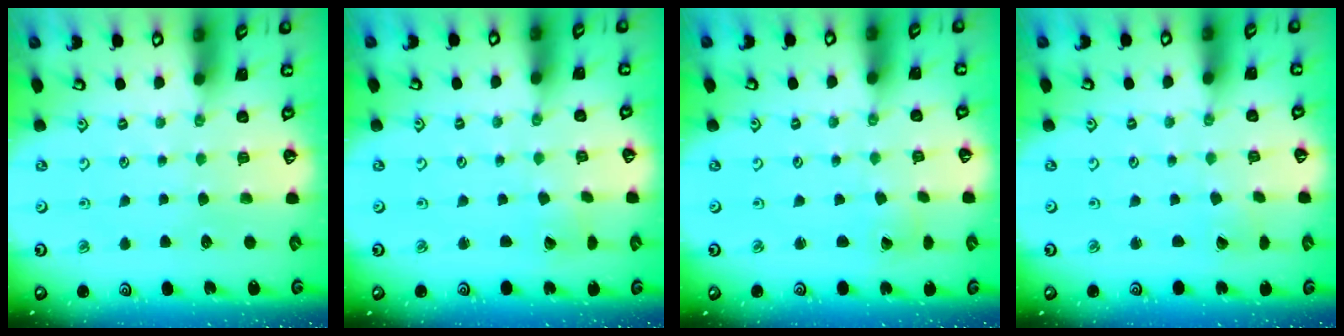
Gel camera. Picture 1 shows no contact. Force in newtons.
{"total": 2.1, "press": 2.1, "slide": 0.2}
{"total": 0.5, "press": 0.5, "slide": 0.0}
{"total": 0.0}